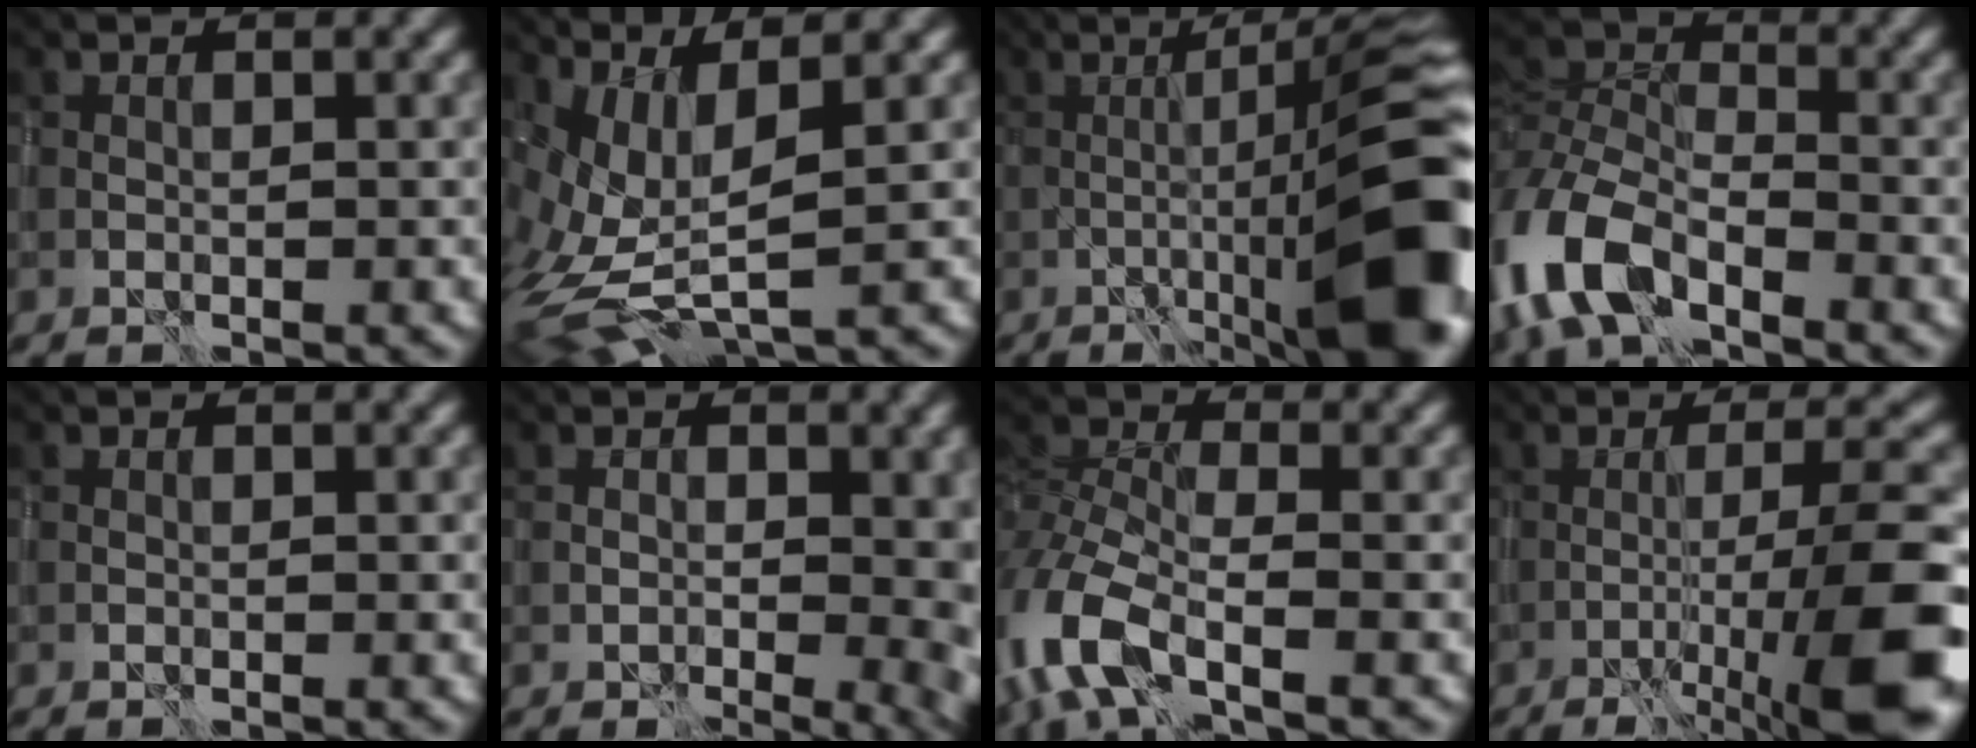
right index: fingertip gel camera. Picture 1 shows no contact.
{"total": 7.9, "force": [0.3, 3.3, 7.2], "torque": [-0.183, -0.008, 0.012]}
{"total": 14.5, "force": [-2.7, 2.6, 14.0], "torque": [-0.180, 0.026, -0.040]}
{"total": 8.8, "force": [-4.3, 4.9, 5.9], "torque": [-0.139, -0.005, -0.095]}
{"total": 0.0}
{"total": 7.5, "force": [-0.4, 4.2, 6.2], "torque": [-0.073, -0.020, 0.003]}
{"total": 8.4, "force": [-4.4, 3.8, 6.1], "torque": [-0.144, -0.009, -0.099]}
{"total": 10.6, "force": [-4.7, 1.5, 9.5], "torque": [-0.133, 0.013, -0.070]}